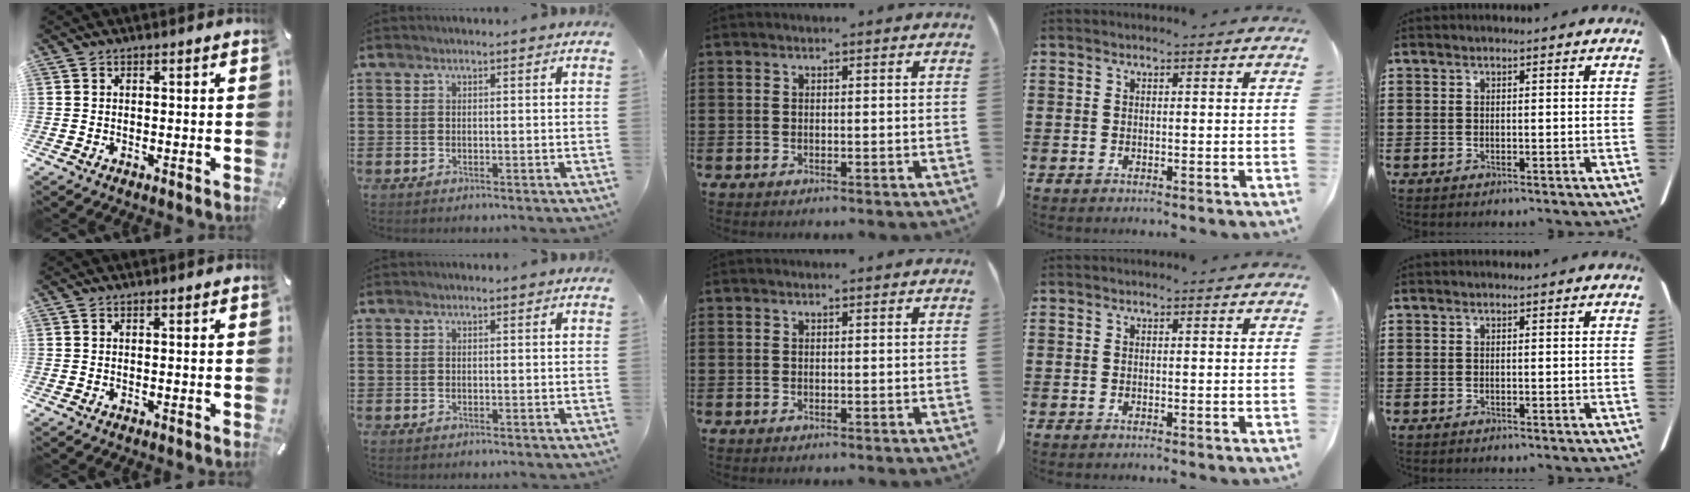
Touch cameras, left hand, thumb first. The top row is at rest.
{}